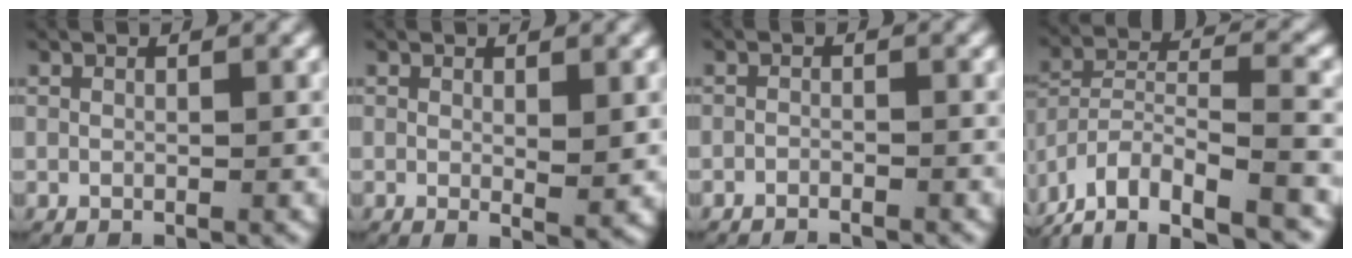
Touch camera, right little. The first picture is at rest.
{"total": 1.3, "force": [0.4, 0.2, 1.2], "torque": [-0.017, -0.012, 0.009]}
{"total": 1.7, "force": [-1.7, 0.2, 0.2], "torque": [-0.006, -0.008, -0.028]}
{"total": 9.5, "force": [-5.1, 6.2, 5.0], "torque": [-0.111, -0.021, -0.082]}